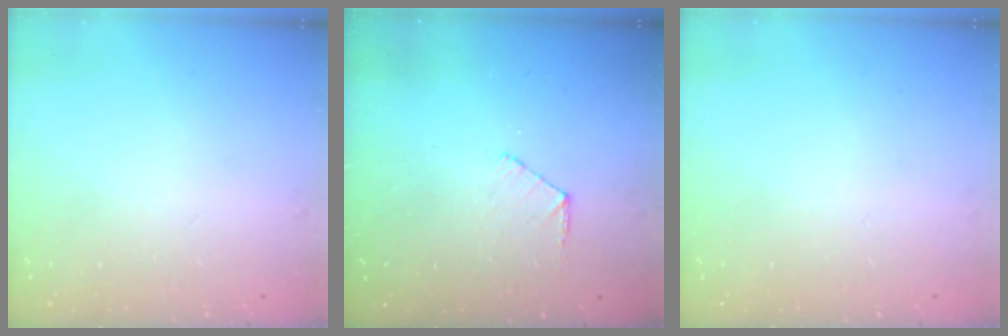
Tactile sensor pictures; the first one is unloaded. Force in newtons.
{"total": 4.2, "press": 4.2, "slide": 0.5}
{"total": 0.0}